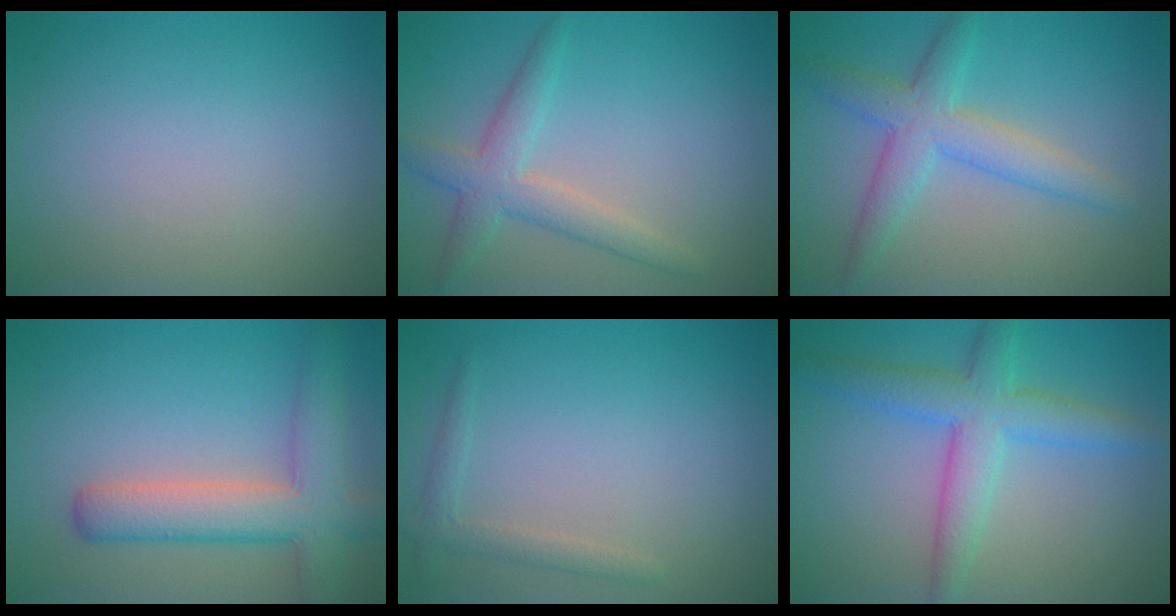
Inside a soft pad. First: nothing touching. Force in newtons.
{"total": 3.4, "press": 3.4, "slide": 0.1}
{"total": 4.4, "press": 4.4, "slide": 0.1}
{"total": 6.0, "press": 6.0, "slide": 0.5}
{"total": 1.5, "press": 1.5, "slide": 0.1}
{"total": 4.9, "press": 4.9, "slide": 0.1}